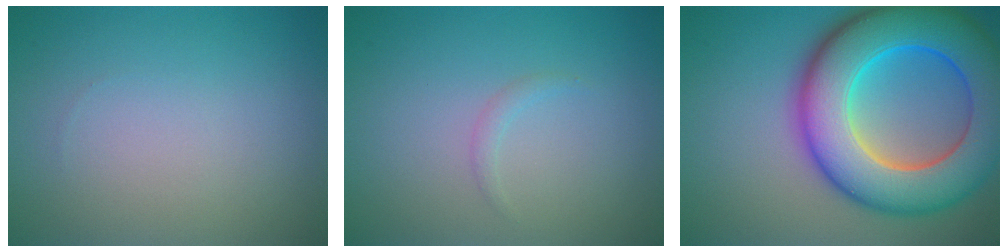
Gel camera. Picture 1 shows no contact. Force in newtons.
{"total": 0.7, "press": 0.7, "slide": 0.1}
{"total": 13.5, "press": 13.5, "slide": 0.2}